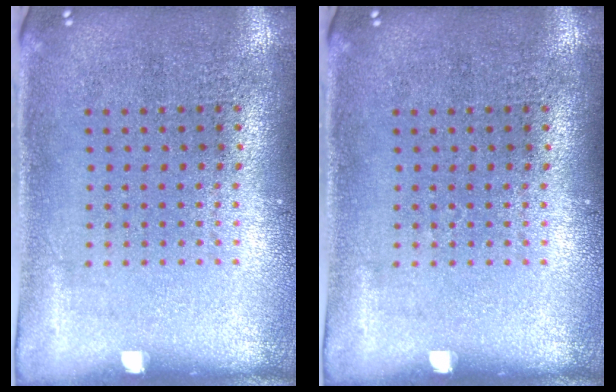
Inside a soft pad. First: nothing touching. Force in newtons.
{"total": 0.0}